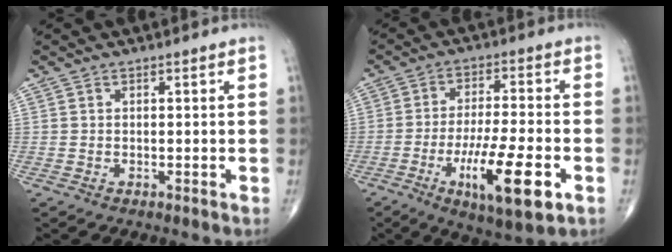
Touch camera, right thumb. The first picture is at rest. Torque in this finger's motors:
{"motor_torque": [1.56, 1.83, 0.87, -0.98, 0.31]}